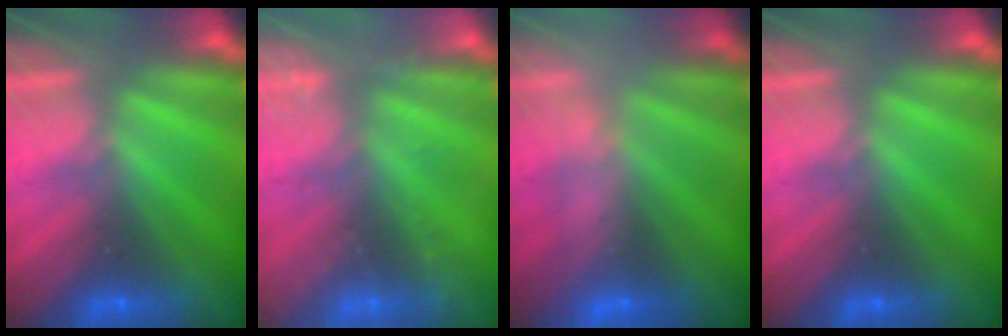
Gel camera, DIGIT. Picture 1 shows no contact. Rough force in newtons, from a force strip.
{"total": 2.5}
{"total": 2.5}
{"total": 0.0}